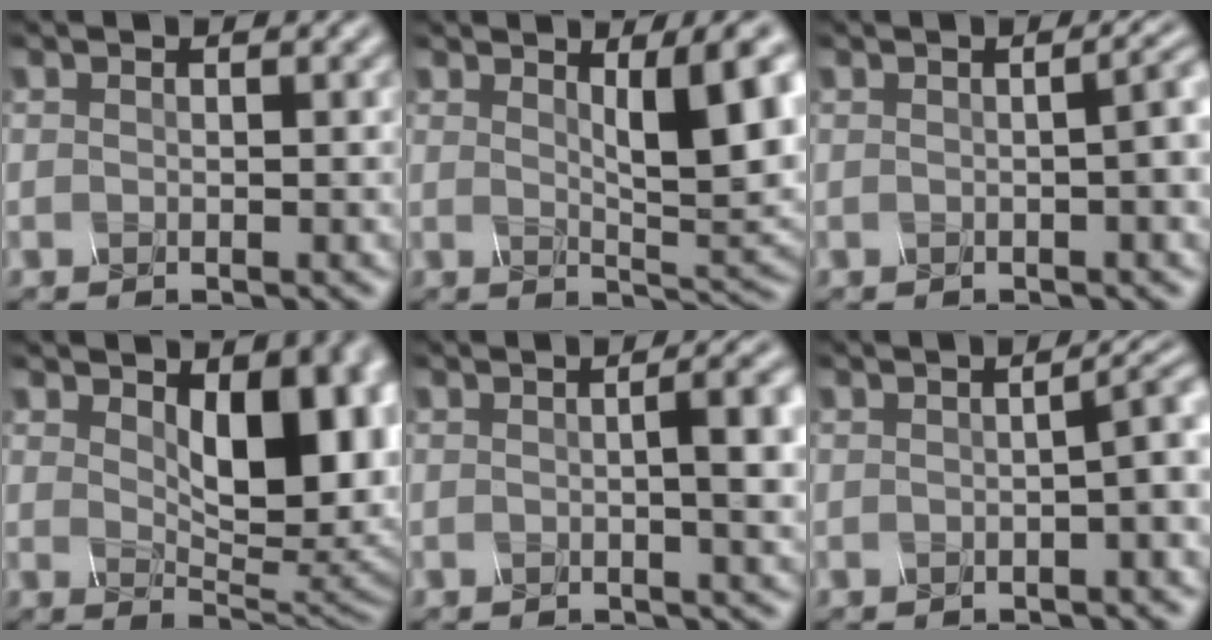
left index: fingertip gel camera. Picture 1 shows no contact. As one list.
[{"total": 7.9, "force": [2.6, 2.0, 7.2], "torque": [-0.091, -0.005, 0.045]}, {"total": 5.2, "force": [0.0, 2.3, 4.7], "torque": [-0.019, 0.017, -0.002]}, {"total": 9.0, "force": [2.2, 4.5, 7.5], "torque": [-0.102, -0.006, 0.040]}, {"total": 6.1, "force": [0.5, 2.1, 5.7], "torque": [-0.040, 0.017, 0.000]}, {"total": 4.5, "force": [-0.1, 1.7, 4.2], "torque": [-0.023, 0.020, -0.005]}]